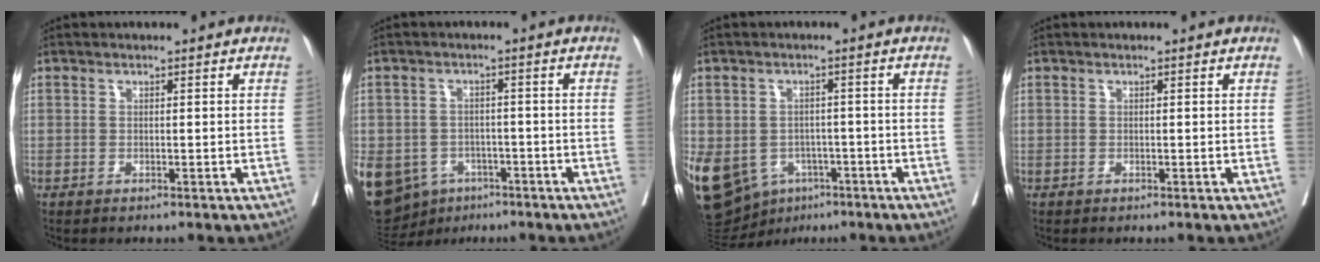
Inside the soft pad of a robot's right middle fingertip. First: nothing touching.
{"total": 19.0, "force": [-8.6, 15.0, 7.9], "torque": [-0.250, -0.006, -0.117]}
{"total": 24.1, "force": [-9.9, 19.0, 11.2], "torque": [-0.365, -0.017, -0.136]}
{"total": 0.0}